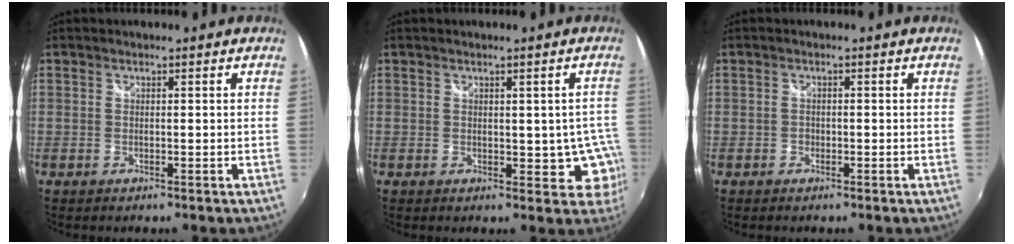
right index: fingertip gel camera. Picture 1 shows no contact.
{"total": 5.1, "force": [-1.1, 3.3, 3.7], "torque": [-0.033, 0.007, -0.005]}
{"total": 0.9, "force": [-0.6, 0.7, 0.2], "torque": [-0.006, 0.002, -0.007]}